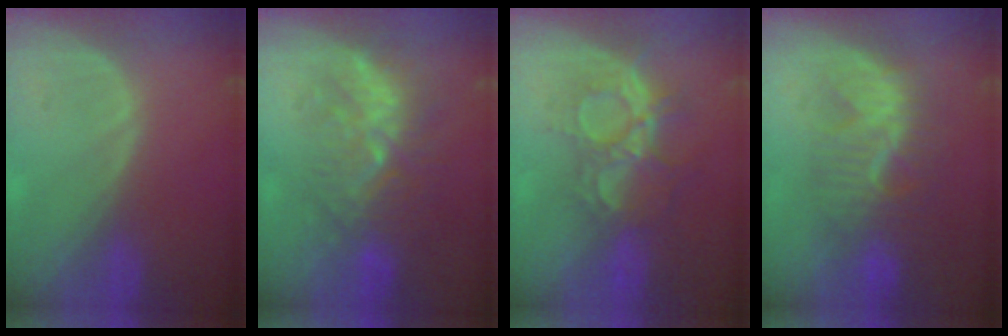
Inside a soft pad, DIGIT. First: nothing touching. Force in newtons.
{"total": 9.0, "press": 8.5, "slide": 3.1}
{"total": 9.3, "press": 7.9, "slide": 5.1}
{"total": 8.4, "press": 8.0, "slide": 2.4}